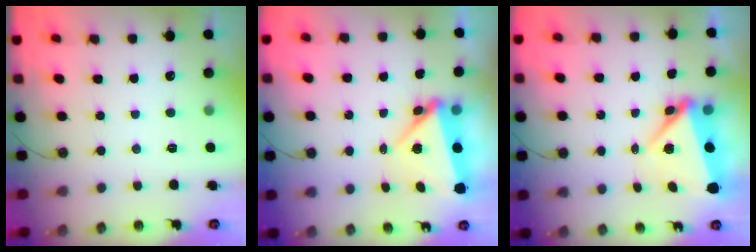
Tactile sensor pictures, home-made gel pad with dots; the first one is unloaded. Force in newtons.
{"total": 6.5, "press": 6.4, "slide": 1.3}
{"total": 6.2, "press": 5.9, "slide": 1.6}